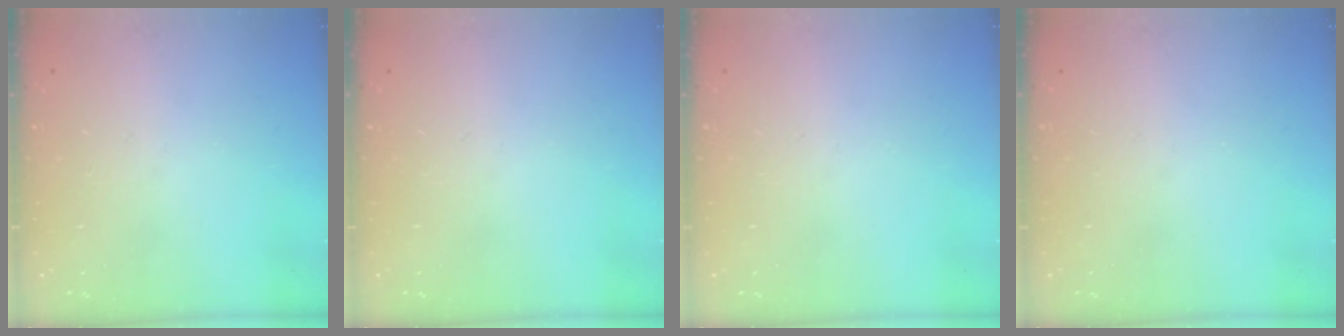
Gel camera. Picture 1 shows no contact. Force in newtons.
{"total": 0.0}
{"total": 0.0}
{"total": 0.0}